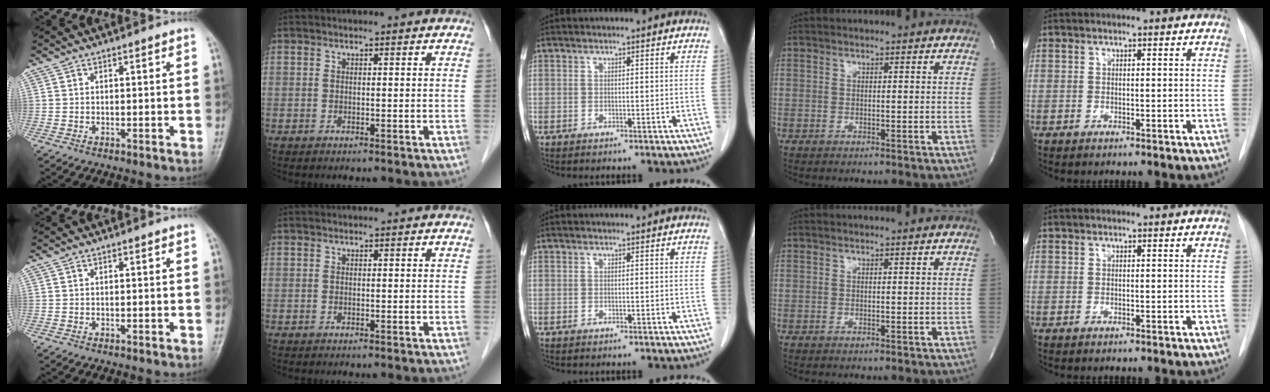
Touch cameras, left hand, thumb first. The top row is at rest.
{}